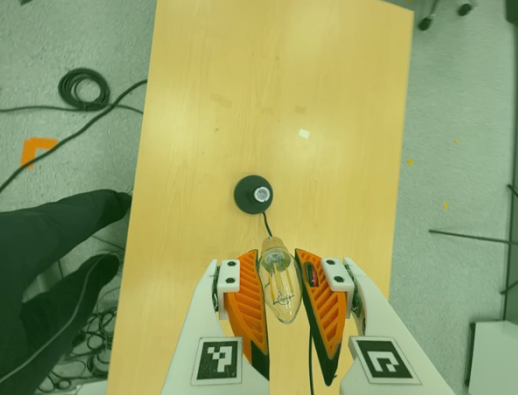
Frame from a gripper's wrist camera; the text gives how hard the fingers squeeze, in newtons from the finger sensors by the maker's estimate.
{"total": 18.5, "left": 20.2, "right": 16.7}